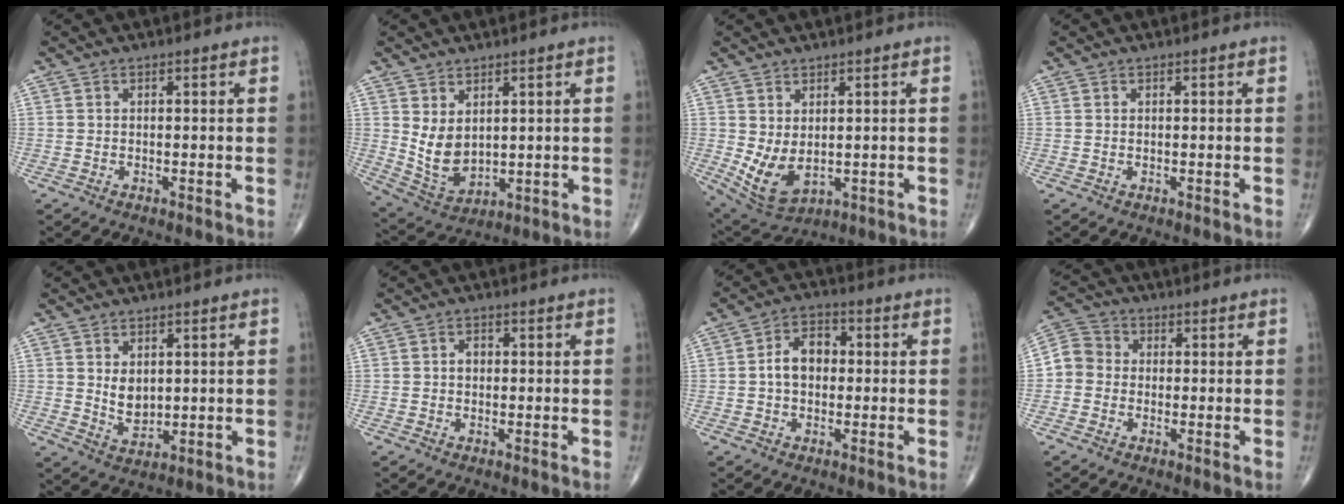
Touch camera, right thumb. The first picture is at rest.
{"total": 7.5, "force": [2.1, 4.6, 5.5], "torque": [-0.090, -0.023, 0.063]}
{"total": 7.8, "force": [0.1, 4.5, 6.3], "torque": [-0.113, -0.011, 0.025]}
{"total": 0.0}
{"total": 4.7, "force": [1.2, 3.1, 3.3], "torque": [-0.043, -0.018, 0.032]}
{"total": 1.6, "force": [0.0, 1.3, 1.0], "torque": [-0.010, 0.005, -0.003]}
{"total": 6.6, "force": [0.0, 4.7, 4.7], "torque": [-0.067, 0.022, -0.010]}
{"total": 5.6, "force": [-0.7, 5.1, 2.1], "torque": [-0.025, 0.019, -0.029]}